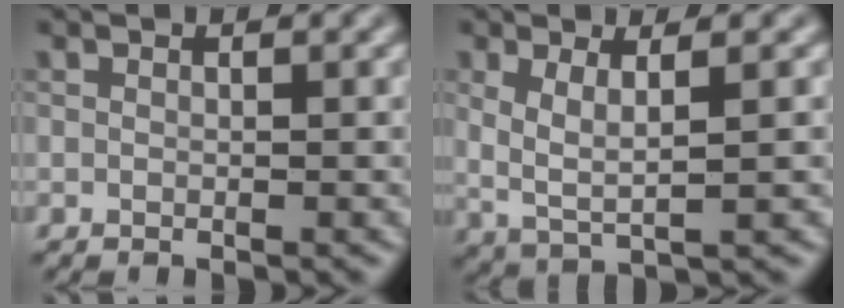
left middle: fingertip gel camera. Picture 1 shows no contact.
{"total": 3.2, "force": [0.8, 0.9, 3.0], "torque": [-0.059, -0.006, 0.019]}